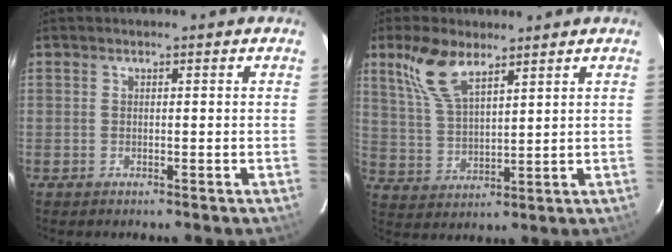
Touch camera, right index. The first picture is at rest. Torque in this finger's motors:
{"motor_torque": [0.06, 0.30, 0.39, 0.11]}